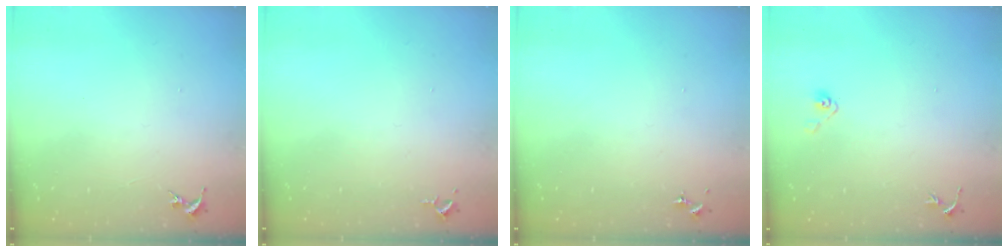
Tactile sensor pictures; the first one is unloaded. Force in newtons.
{"total": 2.6, "press": 2.6, "slide": 0.4}
{"total": 0.0}
{"total": 4.0, "press": 3.3, "slide": 2.2}